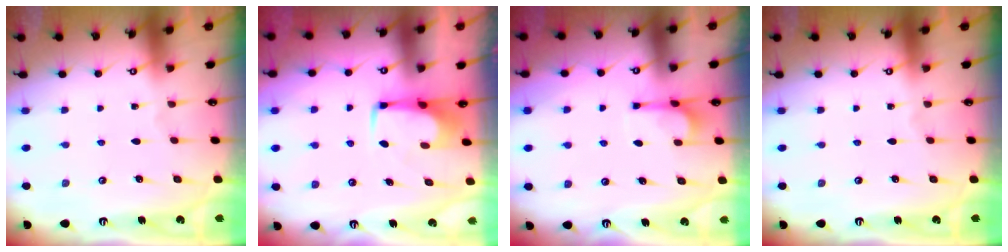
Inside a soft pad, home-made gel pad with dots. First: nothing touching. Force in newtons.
{"total": 1.7, "press": 1.5, "slide": 0.7}
{"total": 3.9, "press": 3.9, "slide": 0.6}
{"total": 0.0}